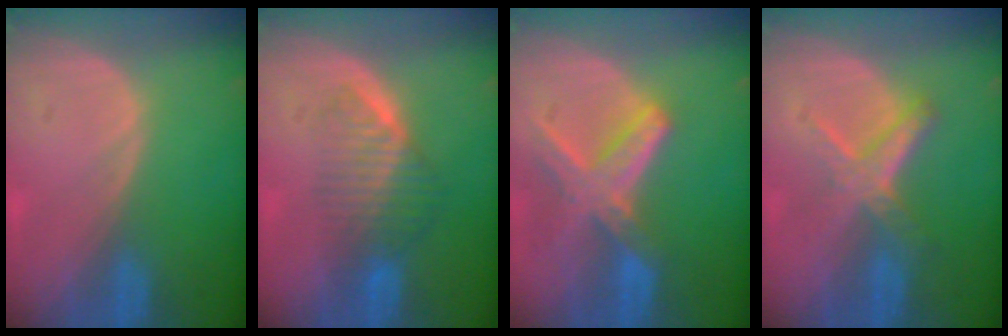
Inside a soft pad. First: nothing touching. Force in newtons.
{"total": 6.5, "press": 5.7, "slide": 3.1}
{"total": 8.3, "press": 7.3, "slide": 4.0}
{"total": 5.7, "press": 5.4, "slide": 1.7}